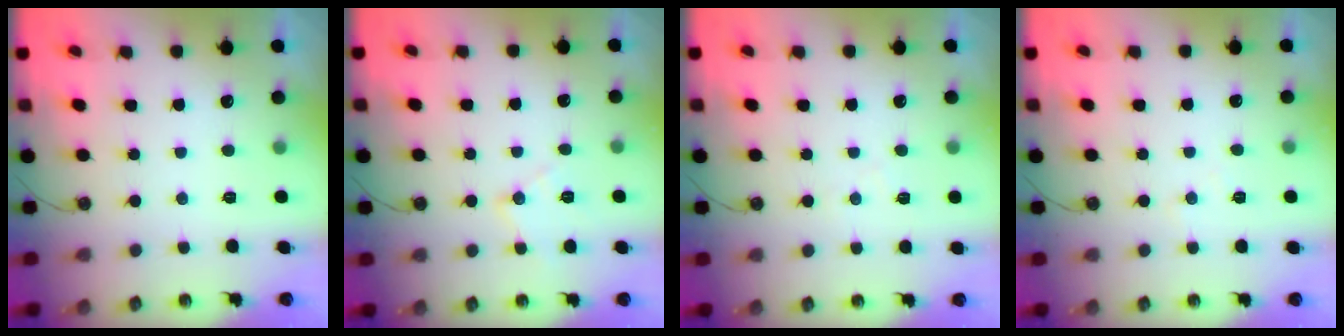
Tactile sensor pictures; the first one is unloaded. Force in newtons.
{"total": 9.6, "press": 9.6, "slide": 0.6}
{"total": 4.7, "press": 4.7, "slide": 0.7}
{"total": 5.9, "press": 5.8, "slide": 0.8}